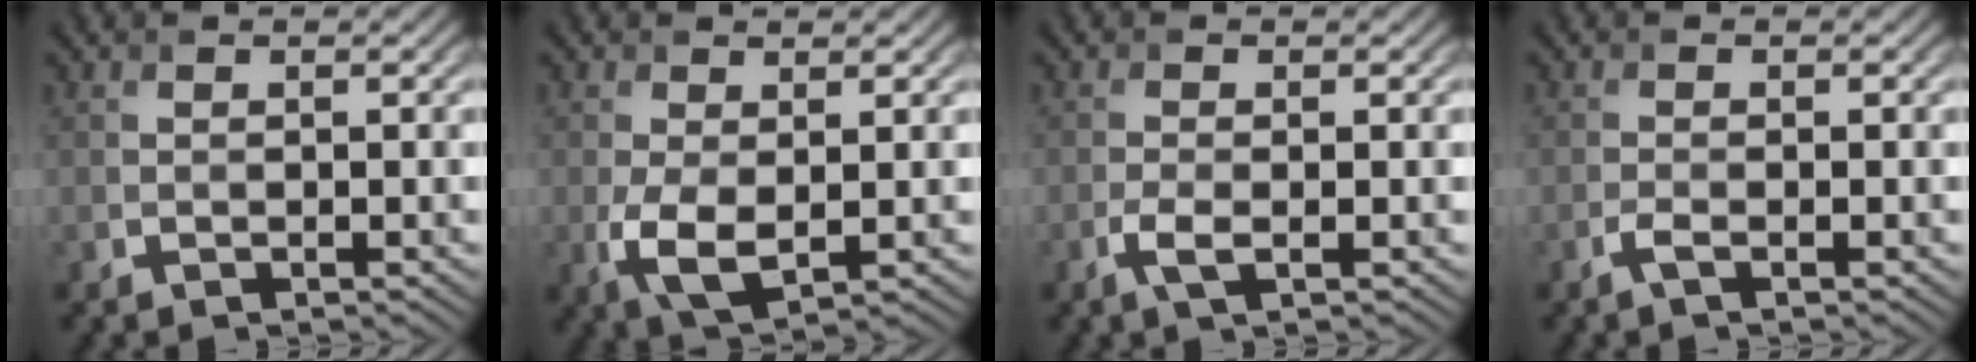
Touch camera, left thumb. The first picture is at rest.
{"total": 4.6, "force": [-0.5, 2.4, 3.9], "torque": [-0.099, -0.014, -0.005]}
{"total": 2.2, "force": [-0.9, 0.6, 1.9], "torque": [-0.046, -0.001, -0.023]}
{"total": 1.3, "force": [-0.8, 0.2, 1.0], "torque": [-0.024, 0.002, -0.019]}